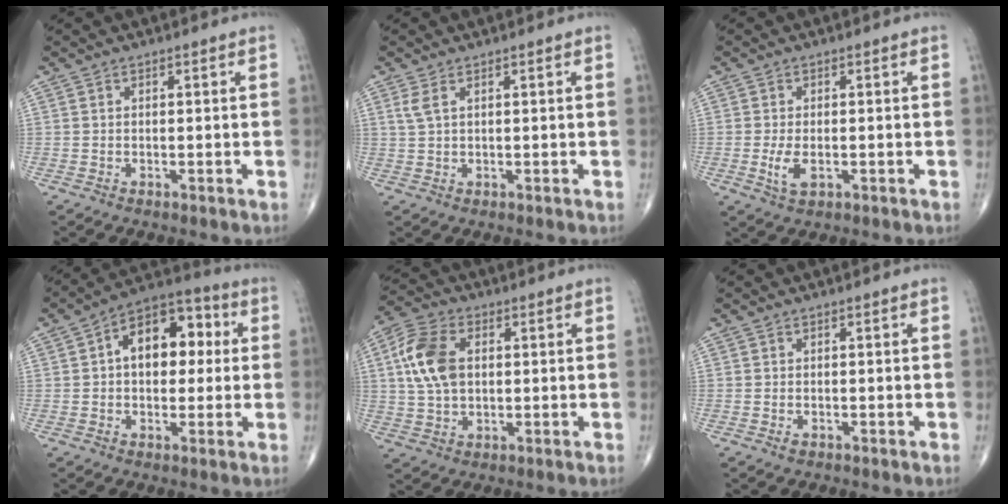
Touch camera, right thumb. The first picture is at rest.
{"total": 2.1, "force": [1.0, 0.8, 1.6], "torque": [-0.043, 0.007, 0.030]}
{"total": 3.7, "force": [-0.8, 1.8, 3.1], "torque": [-0.063, -0.005, -0.012]}
{"total": 13.7, "force": [2.2, 8.5, 10.5], "torque": [-0.120, 0.031, 0.022]}
{"total": 11.2, "force": [2.0, 7.1, 8.5], "torque": [-0.171, 0.009, 0.035]}
{"total": 0.8, "force": [-0.4, 0.5, 0.5], "torque": [-0.007, 0.002, -0.003]}